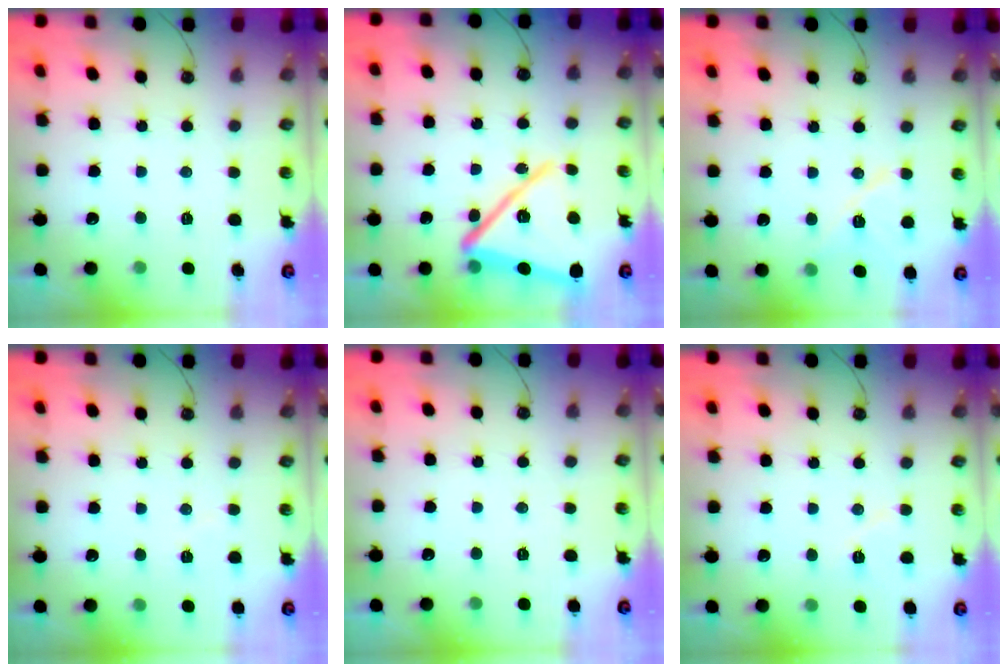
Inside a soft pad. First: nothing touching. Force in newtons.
{"total": 20.6, "press": 20.5, "slide": 1.5}
{"total": 9.6, "press": 9.6, "slide": 0.9}
{"total": 2.8, "press": 2.7, "slide": 0.8}
{"total": 2.1, "press": 1.5, "slide": 1.5}
{"total": 5.6, "press": 5.3, "slide": 1.7}